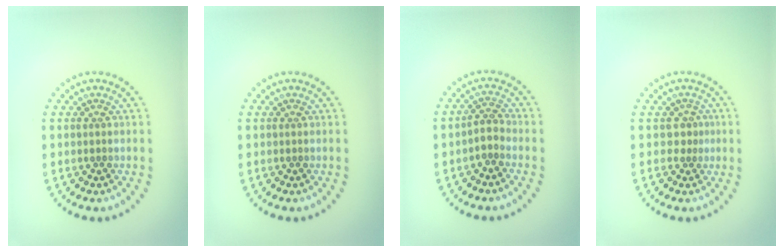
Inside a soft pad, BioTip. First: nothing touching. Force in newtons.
{"total": 0.0}
{"total": 1.7, "press": 1.3, "slide": 1.1}
{"total": 1.0, "press": 0.5, "slide": 0.9}